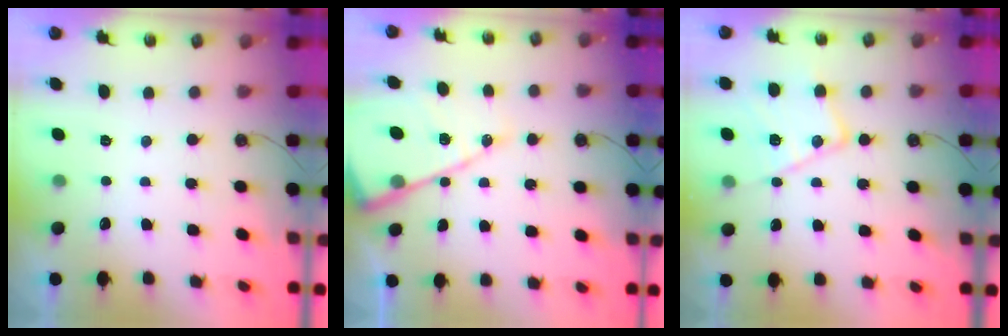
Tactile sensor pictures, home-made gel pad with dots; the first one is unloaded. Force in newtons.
{"total": 16.6, "press": 16.5, "slide": 1.7}
{"total": 15.2, "press": 15.2, "slide": 1.3}